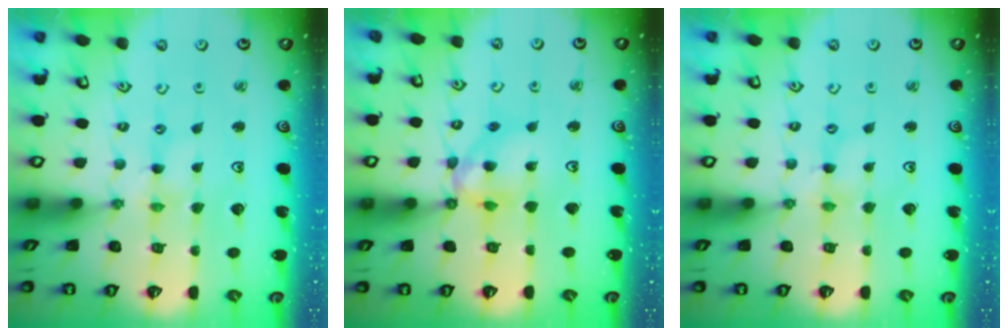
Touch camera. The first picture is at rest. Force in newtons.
{"total": 12.0, "press": 11.9, "slide": 1.4}
{"total": 1.4, "press": 1.4, "slide": 0.2}